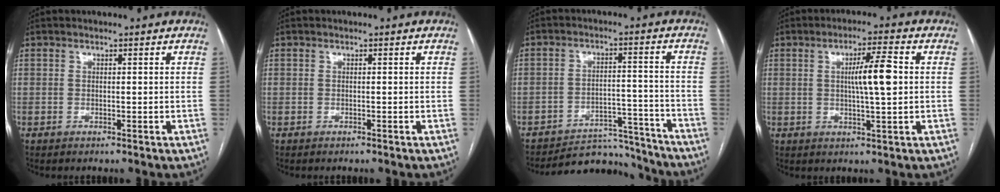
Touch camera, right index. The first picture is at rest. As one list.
[{"total": 0.0}, {"total": 10.9, "force": [-10.7, 2.3, -0.6], "torque": [0.026, 0.033, -0.156]}, {"total": 6.7, "force": [0.7, 0.5, 6.6], "torque": [-0.110, 0.008, 0.011]}]